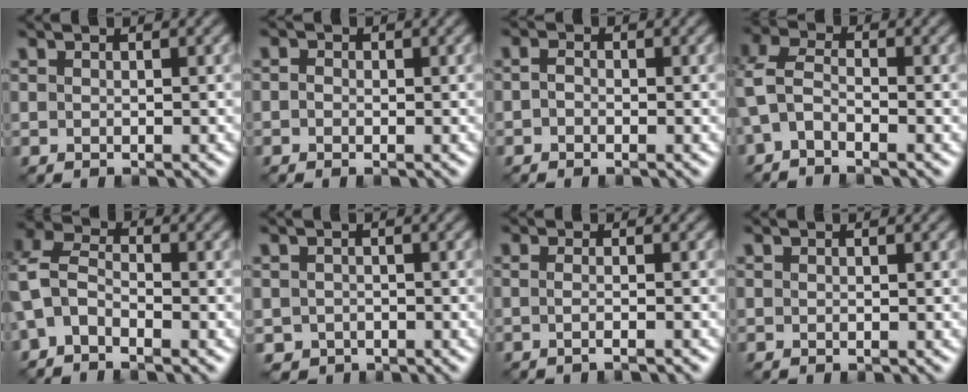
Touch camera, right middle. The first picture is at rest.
{"total": 0.7, "force": [-0.2, 0.6, 0.4], "torque": [-0.010, 0.000, -0.007]}
{"total": 1.0, "force": [-0.3, 0.6, 0.7], "torque": [-0.020, 0.003, -0.010]}
{"total": 3.2, "force": [-1.3, 1.9, 2.3], "torque": [-0.062, 0.008, -0.038]}
{"total": 4.2, "force": [-1.4, 2.7, 2.9], "torque": [-0.070, 0.008, -0.042]}
{"total": 1.5, "force": [-0.8, 1.1, 0.4], "torque": [-0.009, -0.005, -0.017]}
{"total": 1.6, "force": [-0.6, 0.2, 1.5], "torque": [-0.026, -0.005, -0.018]}
{"total": 0.0}